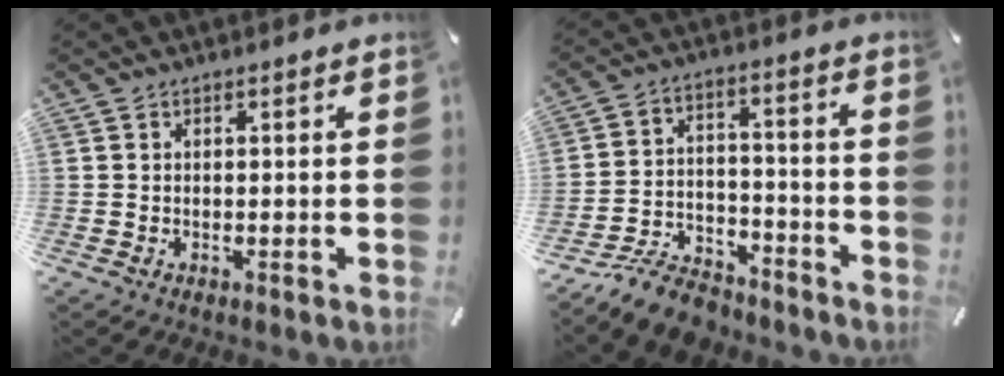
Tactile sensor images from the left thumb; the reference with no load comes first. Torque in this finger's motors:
{"motor_torque": [-0.26, 0.30, 0.02, 0.17, 0.00]}